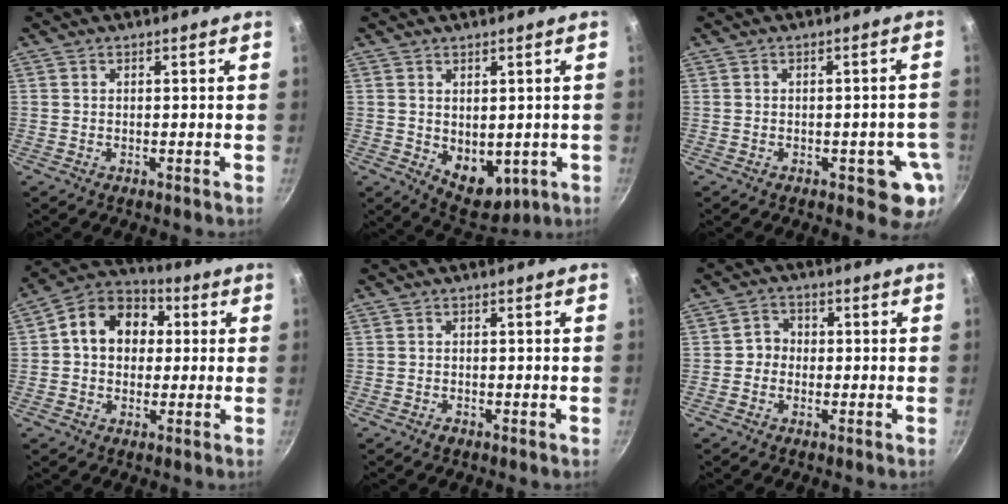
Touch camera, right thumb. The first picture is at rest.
{"total": 7.7, "force": [-0.2, 5.2, 5.7], "torque": [-0.054, -0.017, 0.019]}
{"total": 6.4, "force": [-2.0, 3.4, 5.1], "torque": [-0.021, 0.011, -0.023]}
{"total": 12.7, "force": [1.9, 10.1, 7.6], "torque": [-0.085, 0.027, 0.008]}
{"total": 0.7, "force": [-0.4, 0.4, 0.4], "torque": [-0.007, 0.001, -0.009]}
{"total": 3.4, "force": [-0.5, 3.1, 1.2], "torque": [0.005, 0.011, -0.017]}